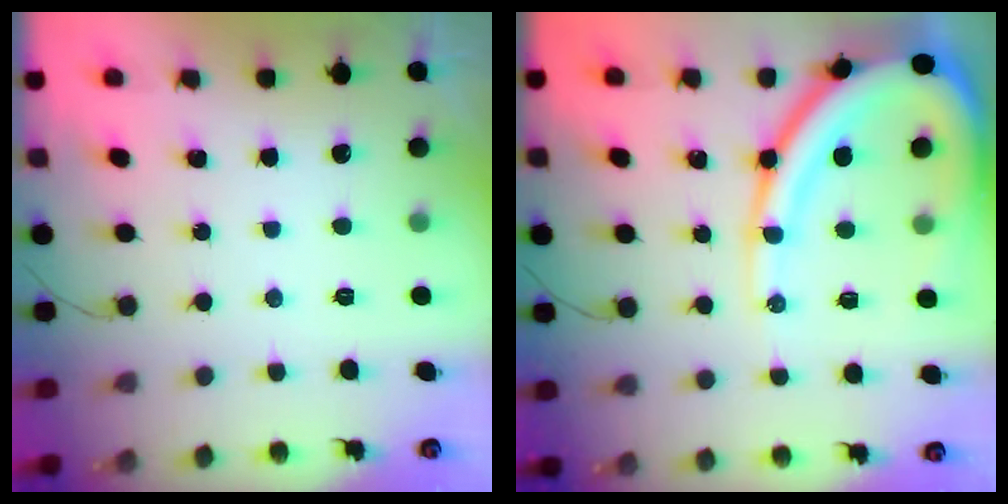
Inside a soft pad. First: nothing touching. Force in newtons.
{"total": 18.5, "press": 18.4, "slide": 1.8}